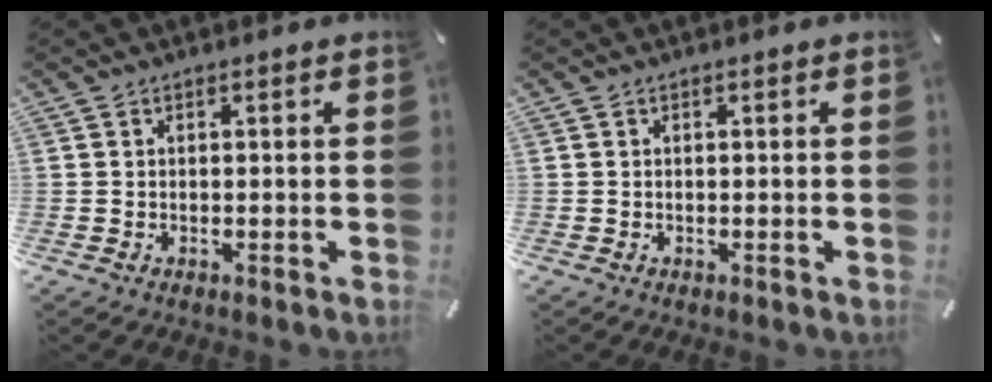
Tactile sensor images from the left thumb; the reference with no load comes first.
{"total": 0.0}